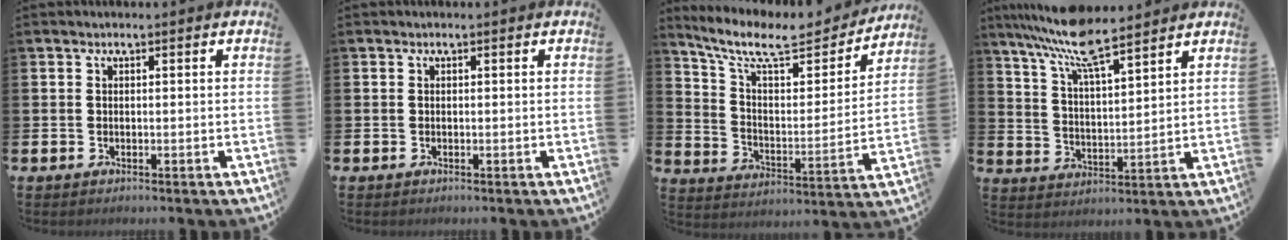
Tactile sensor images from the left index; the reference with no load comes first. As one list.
[{"total": 0.0}, {"total": 9.8, "force": [8.4, 3.0, 4.2], "torque": [-0.117, -0.053, 0.144]}, {"total": 9.2, "force": [8.2, 1.2, 4.0], "torque": [-0.098, -0.038, 0.148]}]